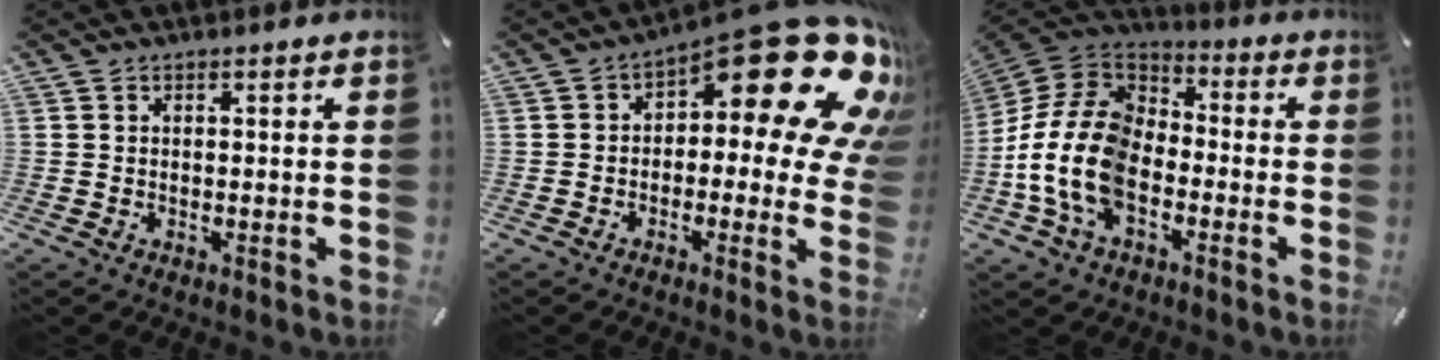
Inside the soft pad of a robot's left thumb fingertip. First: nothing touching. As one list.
[{"total": 22.4, "force": [11.7, 8.4, 17.2], "torque": [-0.215, -0.091, 0.193]}, {"total": 16.4, "force": [-6.3, 11.0, 10.3], "torque": [-0.238, 0.030, -0.122]}]